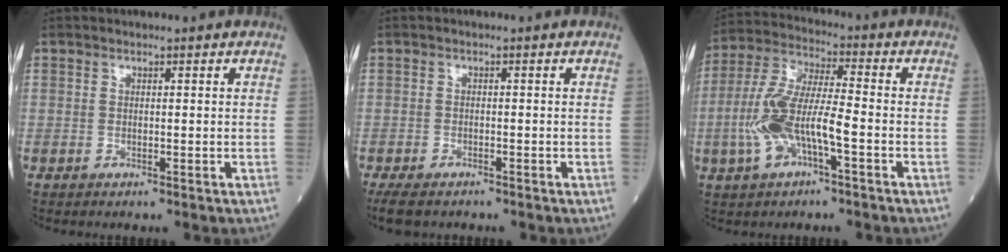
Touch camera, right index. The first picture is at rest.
{"total": 5.5, "force": [-4.3, 2.2, 2.5], "torque": [-0.045, -0.011, -0.069]}
{"total": 11.2, "force": [-3.2, 2.8, 10.3], "torque": [-0.229, 0.013, -0.060]}